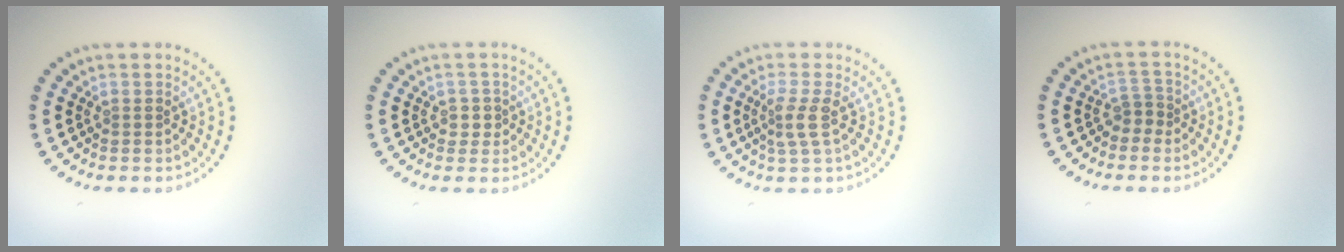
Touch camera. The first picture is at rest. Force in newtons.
{"total": 1.2, "press": 1.0, "slide": 0.6}
{"total": 2.3, "press": 1.8, "slide": 1.6}
{"total": 1.4, "press": 1.1, "slide": 0.9}